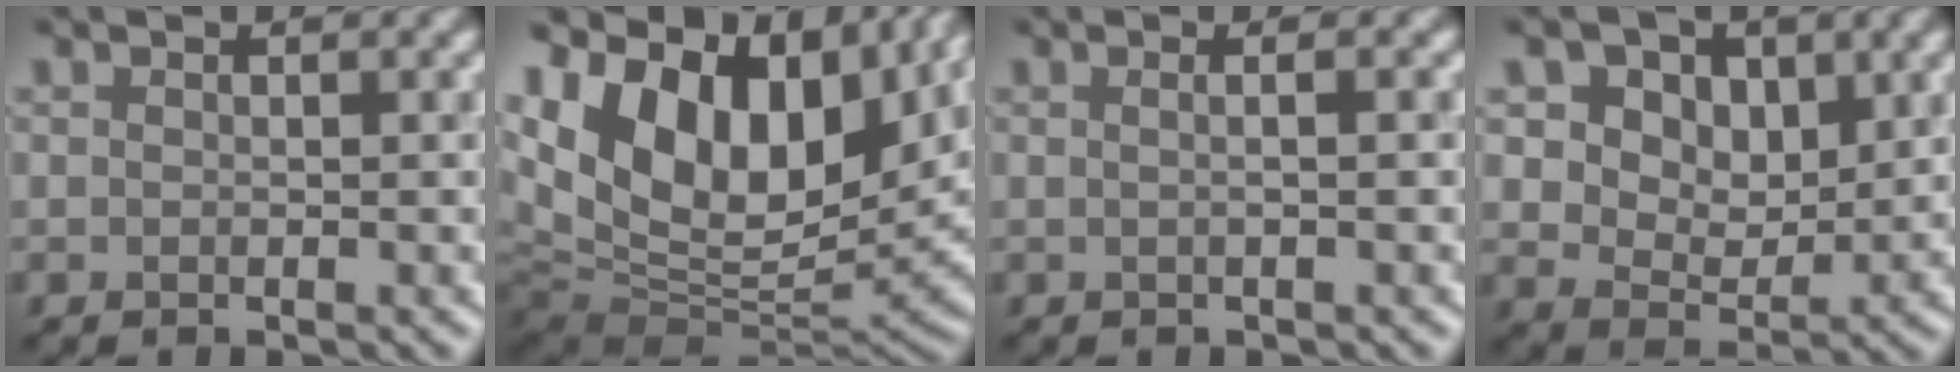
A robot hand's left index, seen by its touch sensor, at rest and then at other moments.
{"total": 16.9, "force": [6.4, 10.1, 11.9], "torque": [-0.227, 0.017, 0.117]}
{"total": 2.6, "force": [0.7, 1.4, 2.2], "torque": [-0.008, 0.010, -0.020]}
{"total": 7.6, "force": [3.5, 5.0, 4.4], "torque": [-0.085, -0.008, 0.056]}